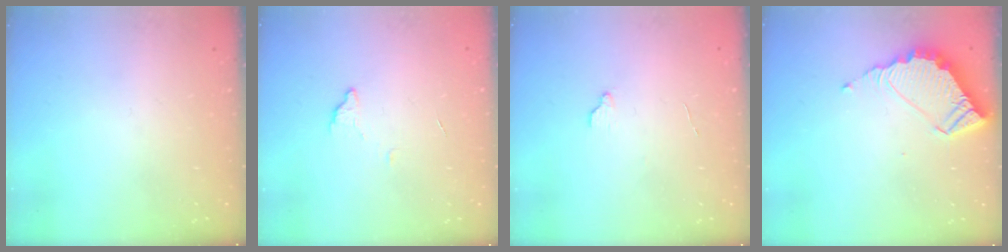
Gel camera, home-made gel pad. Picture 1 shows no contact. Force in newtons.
{"total": 3.2, "press": 3.2, "slide": 0.2}
{"total": 3.4, "press": 3.4, "slide": 0.2}
{"total": 7.6, "press": 7.6, "slide": 0.5}